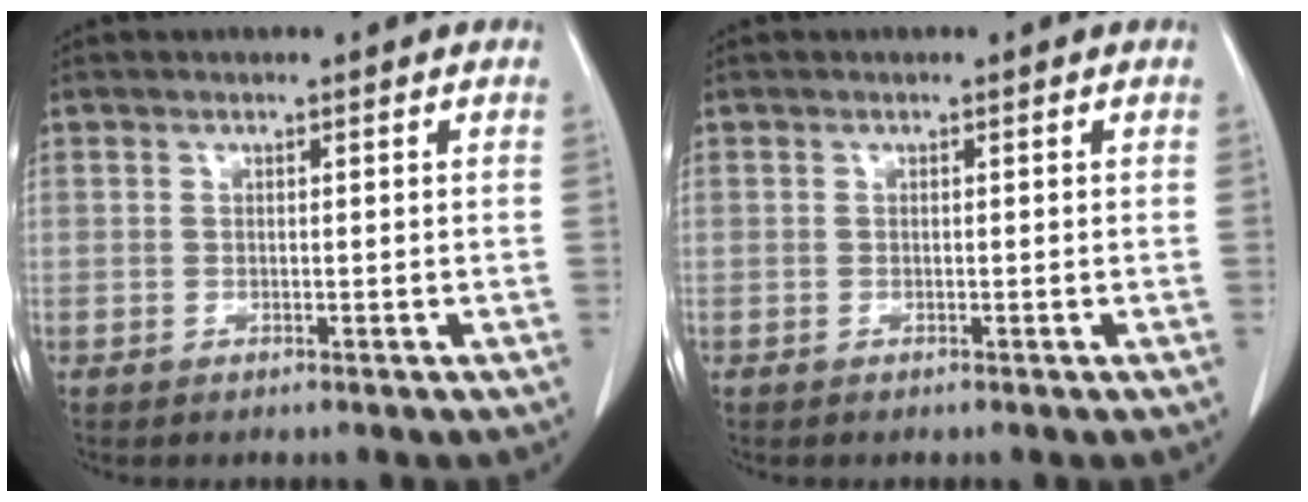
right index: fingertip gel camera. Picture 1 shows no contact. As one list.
[{"total": 0.0}]